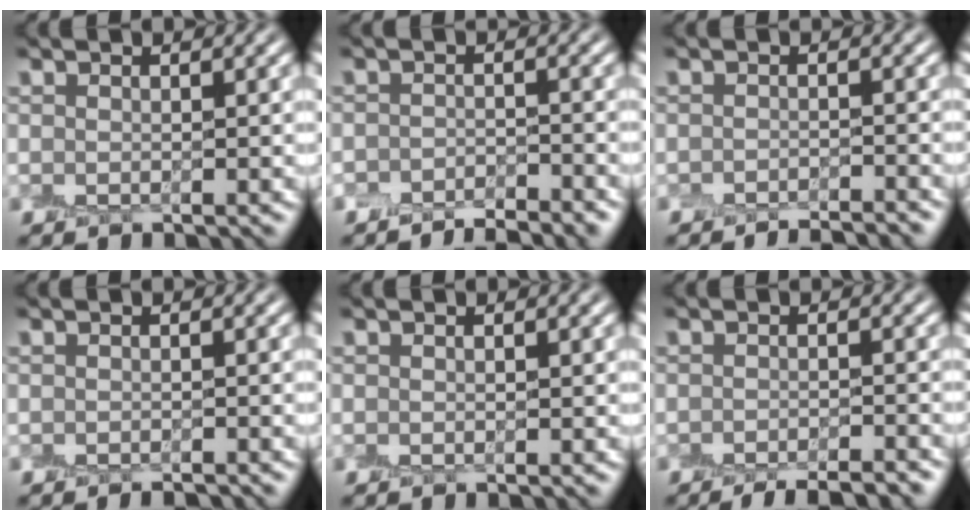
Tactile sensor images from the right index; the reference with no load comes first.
{"total": 3.3, "force": [-3.1, 0.5, 0.9], "torque": [-0.010, 0.004, -0.048]}
{"total": 3.1, "force": [-3.0, 0.2, 0.8], "torque": [-0.013, 0.008, -0.036]}
{"total": 0.7, "force": [-0.7, 0.0, 0.2], "torque": [-0.004, -0.002, -0.009]}
{"total": 0.0}
{"total": 4.4, "force": [-3.8, 0.8, 2.0], "torque": [-0.028, 0.001, -0.046]}